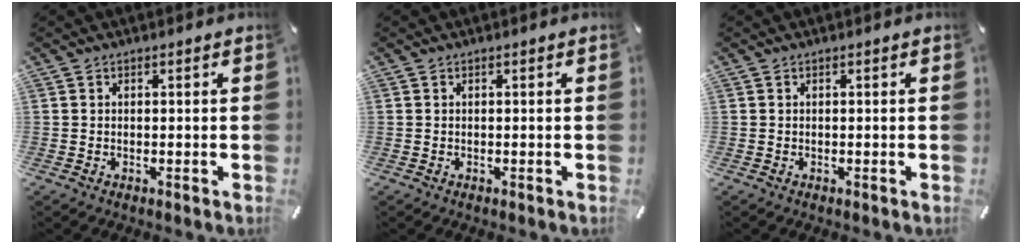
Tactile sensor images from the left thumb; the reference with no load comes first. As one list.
[{"total": 0.0}, {"total": 0.0}]